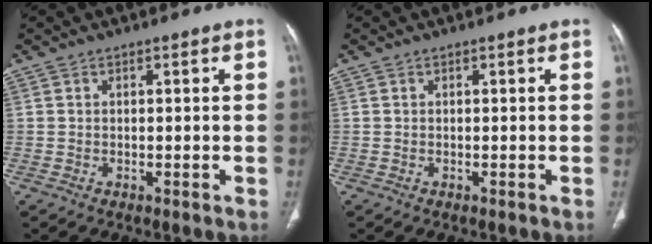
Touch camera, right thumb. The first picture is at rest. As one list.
[{"total": 0.0}]